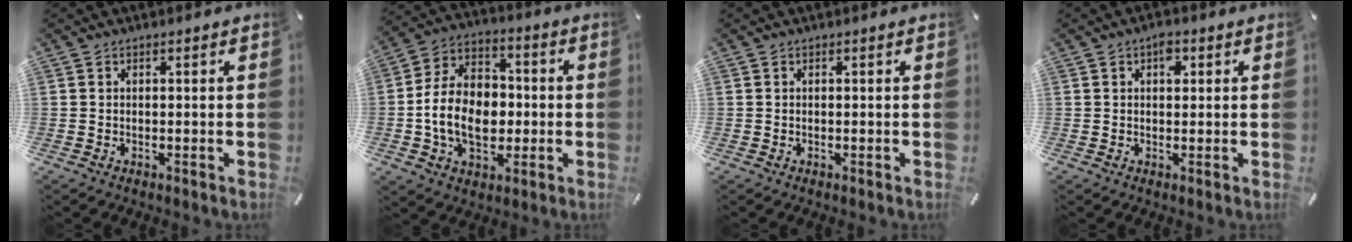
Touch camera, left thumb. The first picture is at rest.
{"total": 13.3, "force": [-2.5, 9.8, 8.6], "torque": [-0.189, 0.017, -0.045]}
{"total": 0.0}
{"total": 2.6, "force": [0.9, 1.7, 1.8], "torque": [-0.014, -0.002, 0.008]}